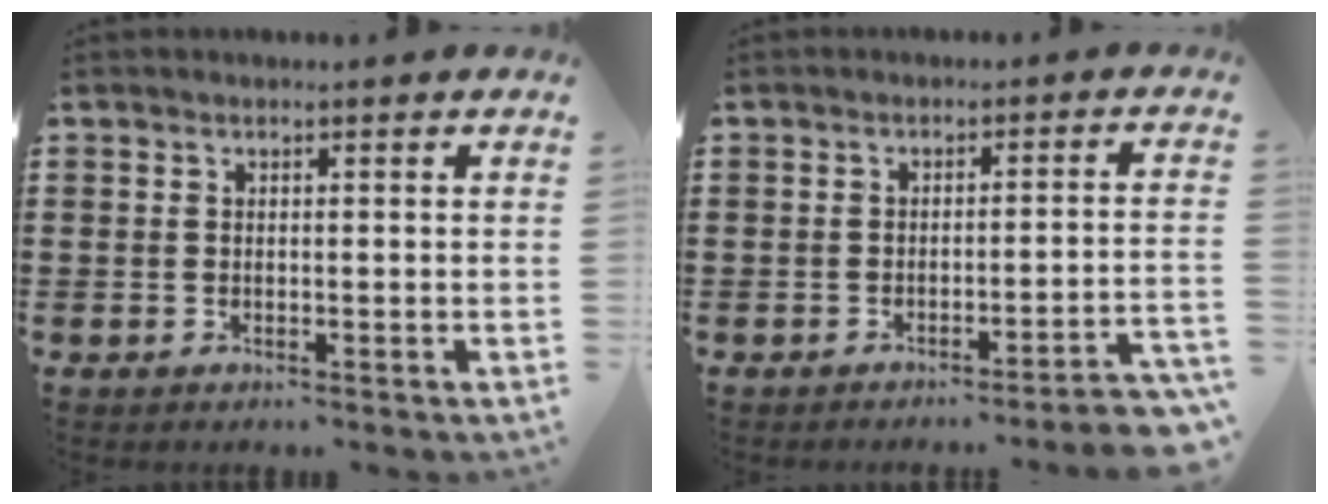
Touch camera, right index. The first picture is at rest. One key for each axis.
{"total": 3.0, "fx": -2.5, "fy": -0.6, "fz": 1.5, "tx": -0.027, "ty": -0.011, "tz": -0.053}